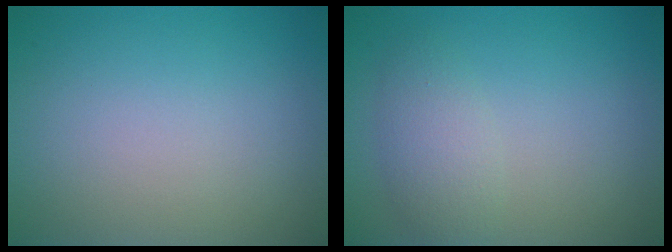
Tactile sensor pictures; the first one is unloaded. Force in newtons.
{"total": 2.6, "press": 2.6, "slide": 0.1}